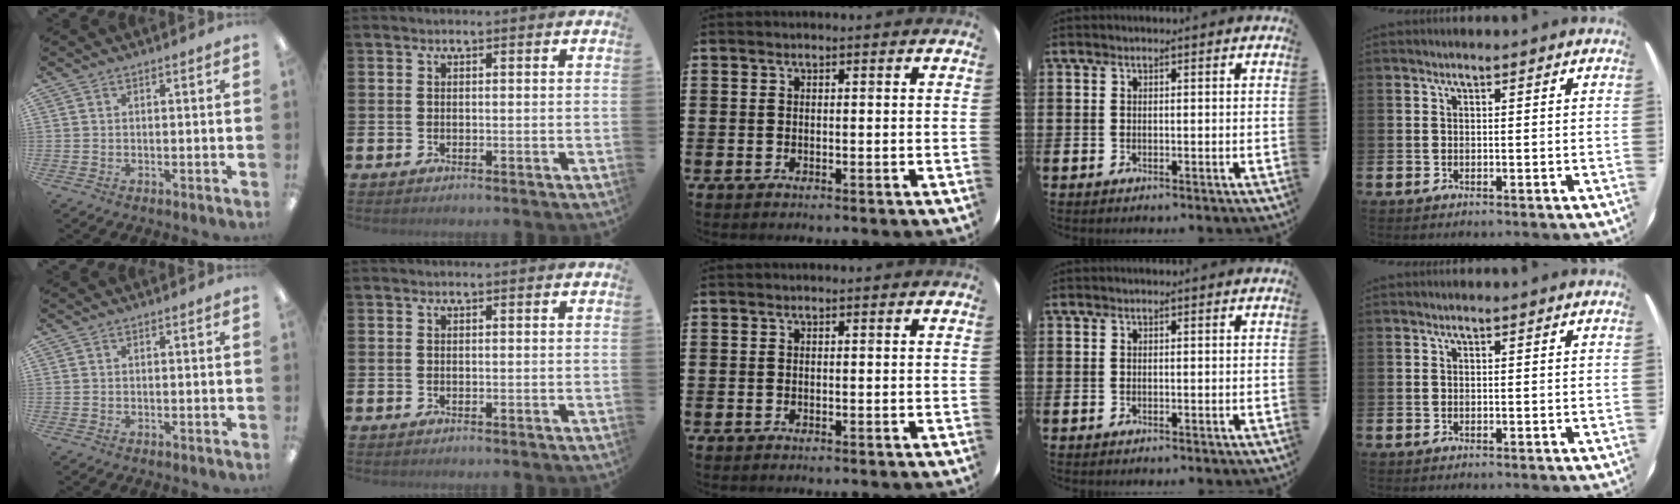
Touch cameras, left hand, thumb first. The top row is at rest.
{}